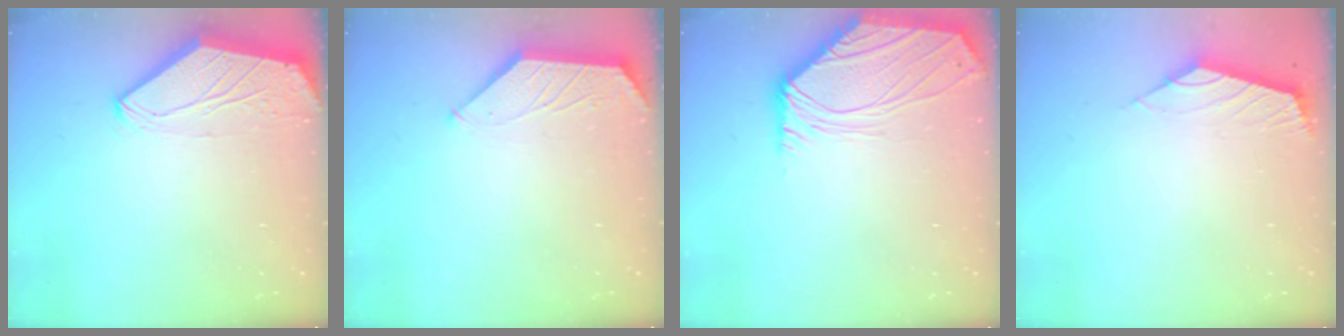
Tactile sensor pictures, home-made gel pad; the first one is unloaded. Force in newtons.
{"total": 0.8, "press": 0.8, "slide": 0.2}
{"total": 3.0, "press": 2.9, "slide": 0.5}
{"total": 2.3, "press": 2.2, "slide": 0.5}